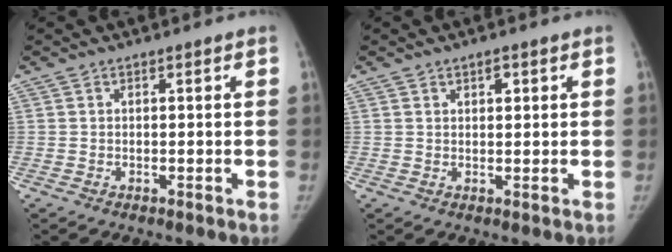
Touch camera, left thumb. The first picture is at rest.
{"total": 2.0, "force": [1.0, 1.1, 1.3], "torque": [-0.011, -0.004, 0.017]}